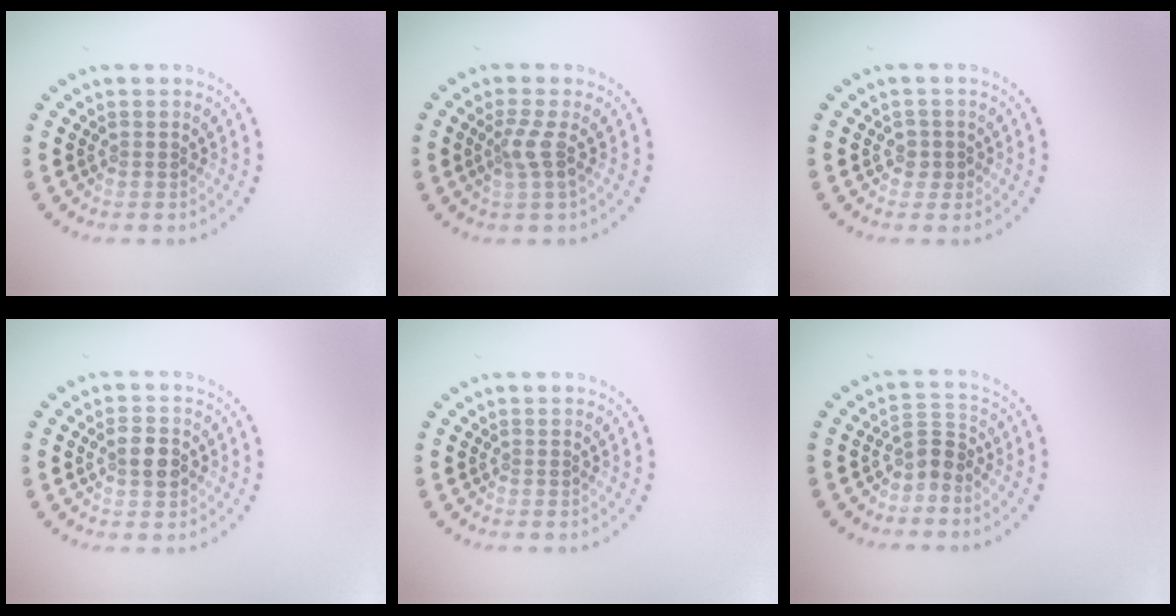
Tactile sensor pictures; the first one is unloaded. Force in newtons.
{"total": 1.9, "press": 1.4, "slide": 1.3}
{"total": 1.4, "press": 1.2, "slide": 0.7}
{"total": 2.7, "press": 2.7, "slide": 0.0}
{"total": 0.0}
{"total": 2.3, "press": 1.6, "slide": 1.6}